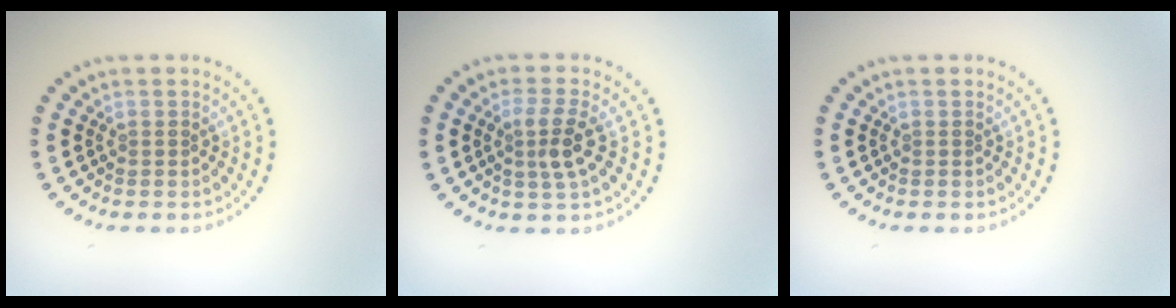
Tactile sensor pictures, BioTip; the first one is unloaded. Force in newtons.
{"total": 2.7, "press": 2.4, "slide": 1.2}
{"total": 0.0}